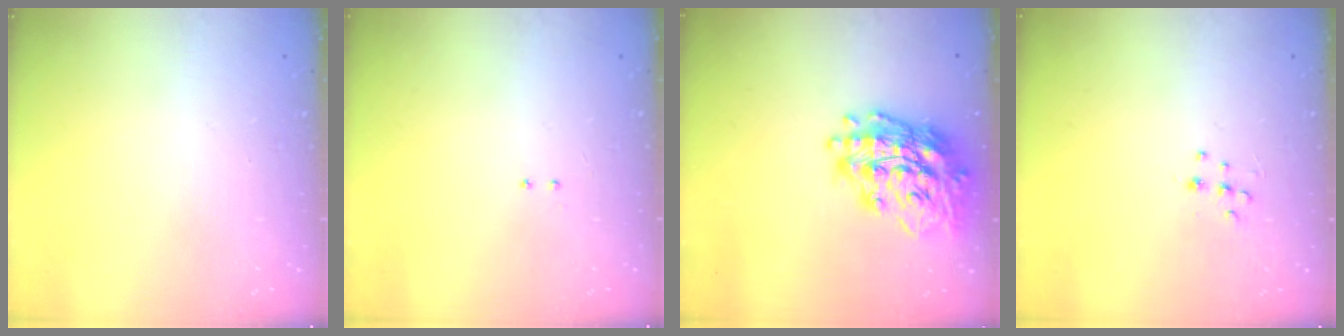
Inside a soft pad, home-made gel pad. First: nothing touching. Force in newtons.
{"total": 2.0, "press": 2.0, "slide": 0.4}
{"total": 19.7, "press": 19.5, "slide": 2.7}
{"total": 5.3, "press": 5.2, "slide": 0.7}